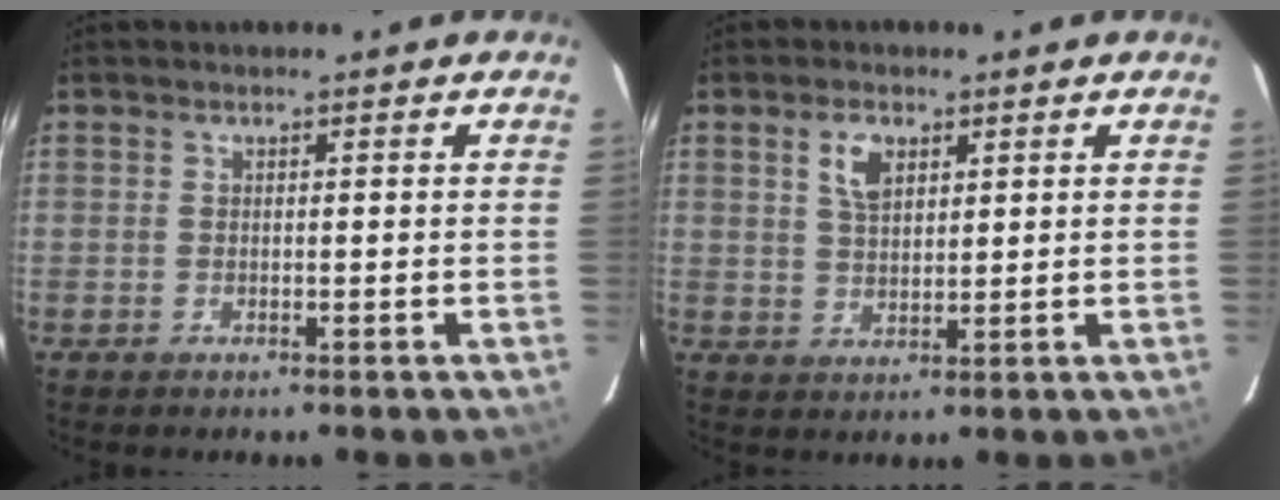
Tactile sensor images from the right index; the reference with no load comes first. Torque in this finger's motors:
{"motor_torque": [0.11, 0.07, 0.18, 0.06]}